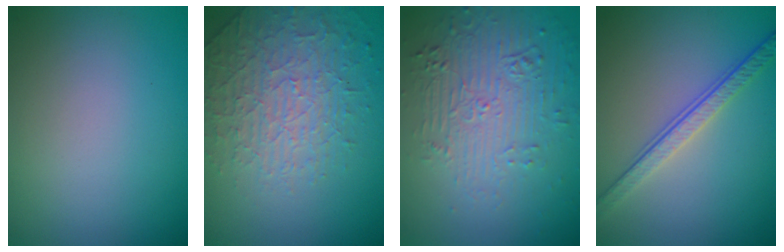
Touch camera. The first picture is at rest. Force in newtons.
{"total": 3.9, "press": 3.9, "slide": 0.5}
{"total": 5.9, "press": 3.6, "slide": 4.7}
{"total": 4.2, "press": 3.0, "slide": 2.9}